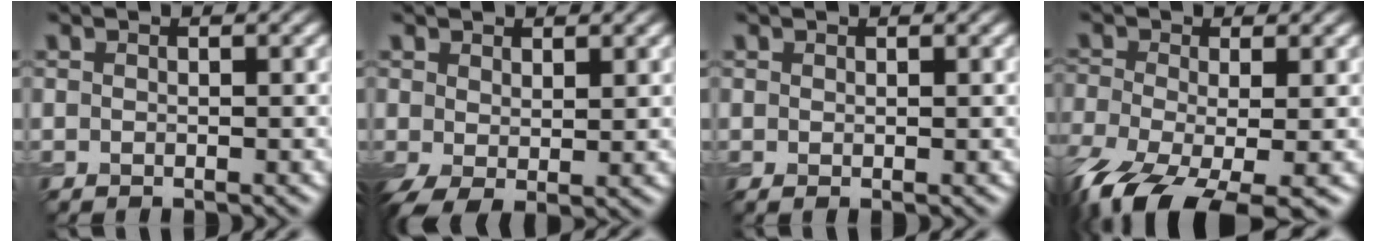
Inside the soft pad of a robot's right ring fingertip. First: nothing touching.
{"total": 3.0, "force": [0.3, 1.4, 2.6], "torque": [-0.060, -0.004, 0.007]}
{"total": 0.6, "force": [0.2, 0.1, 0.5], "torque": [-0.009, -0.002, 0.004]}
{"total": 9.3, "force": [-4.6, 4.0, 7.0], "torque": [-0.149, -0.036, -0.082]}